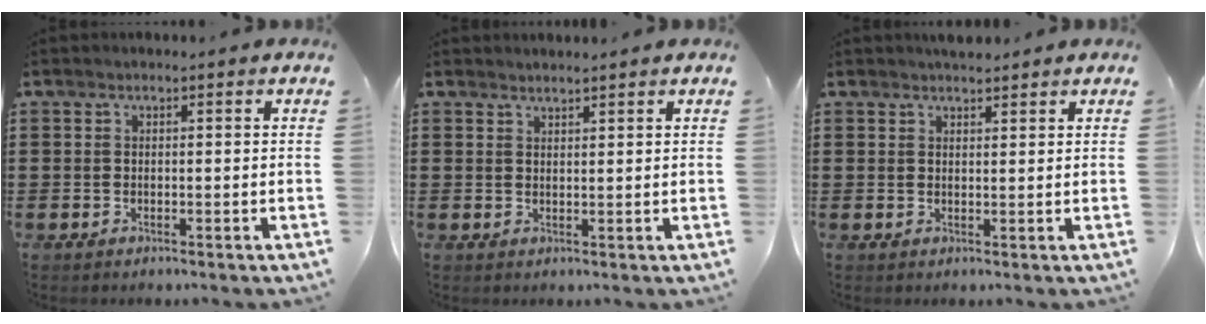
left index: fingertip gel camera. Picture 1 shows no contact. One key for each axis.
{"total": 1.3, "fx": 1.3, "fy": -0.1, "fz": 0.1, "tx": -0.003, "ty": -0.001, "tz": 0.026}
{"total": 2.0, "fx": 1.9, "fy": 0.3, "fz": 0.5, "tx": -0.012, "ty": 0.003, "tz": 0.037}